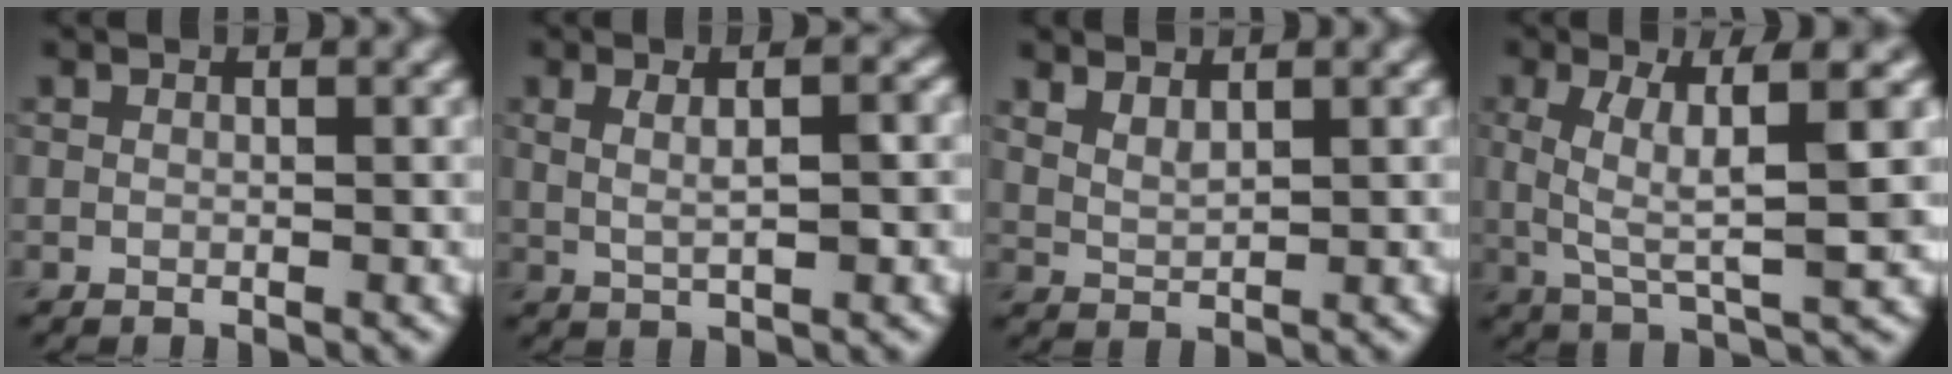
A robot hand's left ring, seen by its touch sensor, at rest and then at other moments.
{"total": 3.4, "force": [0.9, 1.0, 3.1], "torque": [-0.042, -0.003, 0.011]}
{"total": 1.8, "force": [1.4, 0.6, 1.0], "torque": [-0.024, -0.003, 0.032]}
{"total": 6.5, "force": [1.1, 1.3, 6.2], "torque": [-0.116, 0.002, 0.023]}